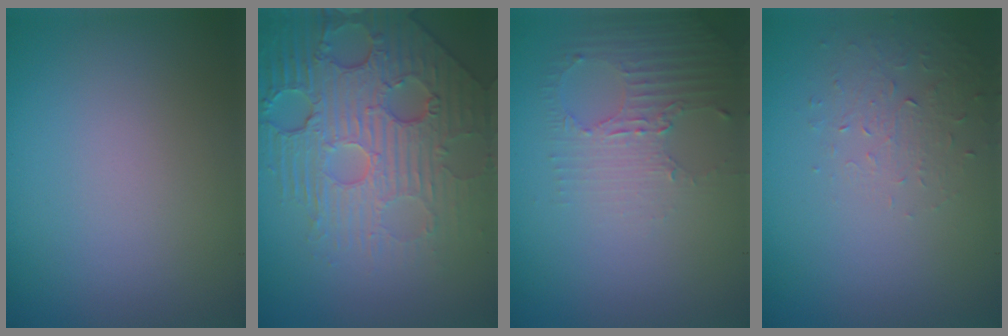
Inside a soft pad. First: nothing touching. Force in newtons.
{"total": 7.7, "press": 5.6, "slide": 5.3}
{"total": 2.6, "press": 1.9, "slide": 1.9}
{"total": 1.4, "press": 0.7, "slide": 1.2}